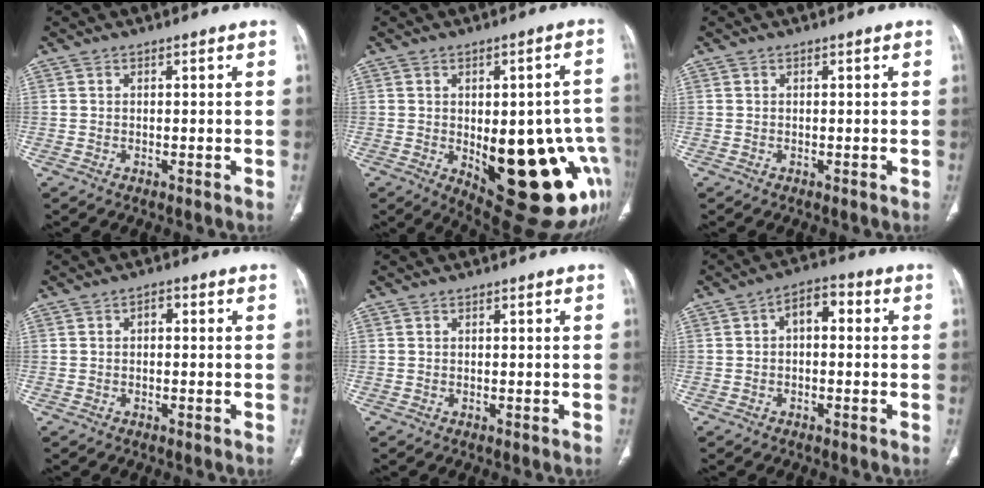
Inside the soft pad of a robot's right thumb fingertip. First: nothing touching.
{"total": 23.6, "force": [-6.0, 9.8, 20.6], "torque": [-0.196, 0.006, -0.047]}
{"total": 0.0}
{"total": 1.5, "force": [0.0, 1.0, 1.2], "torque": [-0.015, 0.009, -0.003]}
{"total": 0.0}
{"total": 5.4, "force": [0.4, 3.2, 4.3], "torque": [-0.053, 0.022, -0.004]}